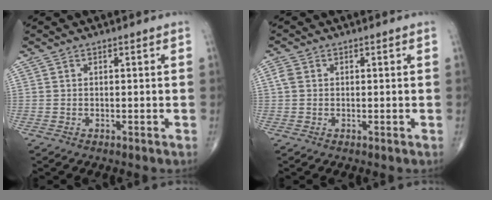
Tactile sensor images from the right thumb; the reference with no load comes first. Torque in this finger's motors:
{"motor_torque": [-0.22, 0.16, 0.14, -0.04, 0.08]}